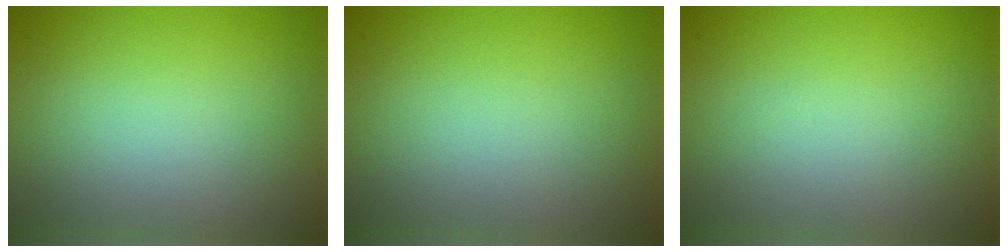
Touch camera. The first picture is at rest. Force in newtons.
{"total": 0.0}
{"total": 0.0}